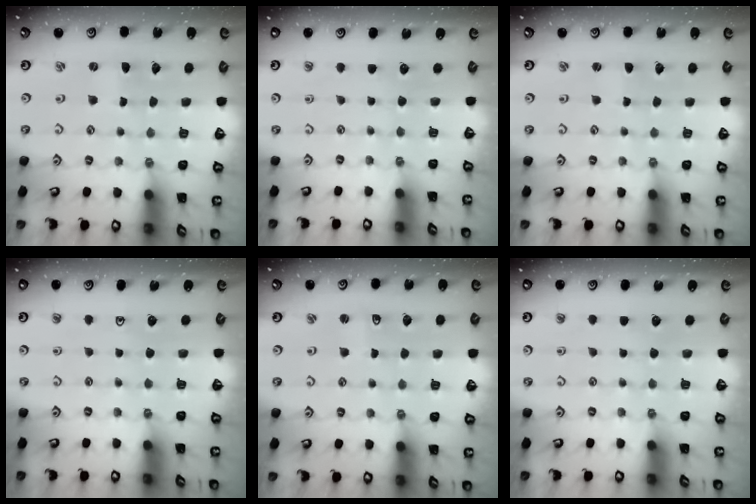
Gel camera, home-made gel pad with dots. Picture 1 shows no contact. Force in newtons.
{"total": 0.0}
{"total": 0.9, "press": 0.9, "slide": 0.1}
{"total": 0.0}
{"total": 2.1, "press": 2.0, "slide": 0.4}
{"total": 0.0}